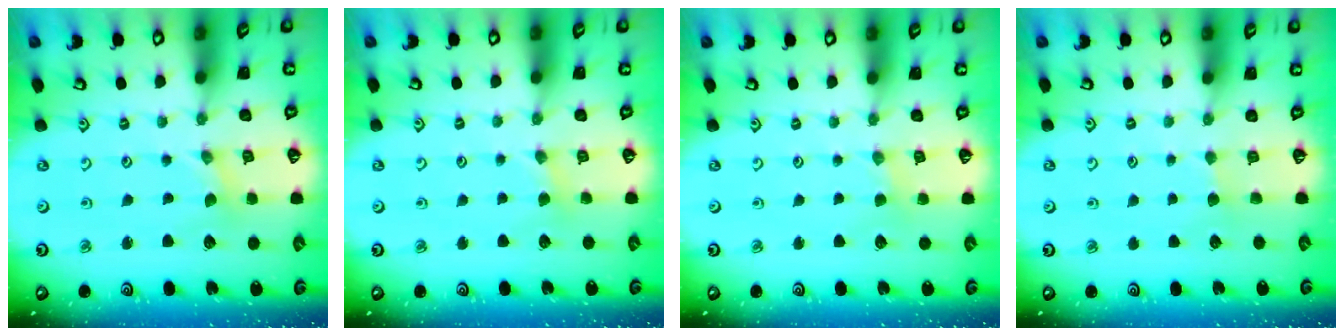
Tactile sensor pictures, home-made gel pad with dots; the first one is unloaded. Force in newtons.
{"total": 2.5, "press": 2.5, "slide": 0.5}
{"total": 1.5, "press": 1.5, "slide": 0.3}
{"total": 2.3, "press": 2.2, "slide": 0.4}